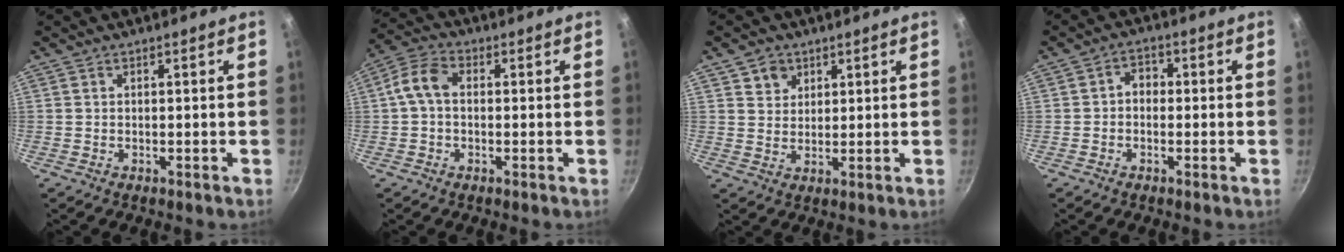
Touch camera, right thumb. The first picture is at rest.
{"total": 5.9, "force": [0.1, 4.0, 4.4], "torque": [-0.092, 0.023, -0.012]}
{"total": 4.2, "force": [2.3, 3.4, 1.0], "torque": [0.007, -0.001, 0.042]}
{"total": 3.0, "force": [-0.6, 2.4, 1.7], "torque": [-0.010, 0.013, -0.016]}